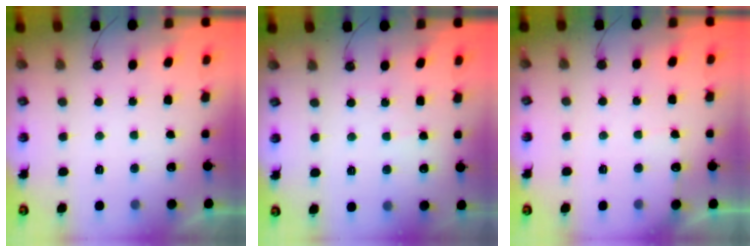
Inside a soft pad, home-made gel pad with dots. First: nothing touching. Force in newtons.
{"total": 5.9, "press": 5.9, "slide": 0.9}
{"total": 5.7, "press": 5.7, "slide": 0.7}